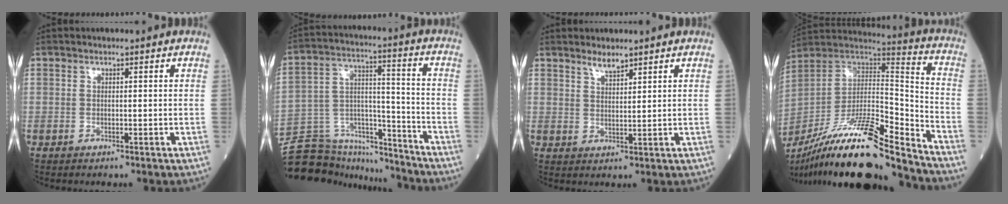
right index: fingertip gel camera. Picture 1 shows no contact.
{"total": 16.2, "force": [-15.1, 5.0, 3.2], "torque": [-0.059, 0.050, -0.246]}
{"total": 2.6, "force": [2.3, 0.4, 1.1], "torque": [-0.024, -0.002, 0.044]}
{"total": 22.3, "force": [-17.7, 1.9, 13.5], "torque": [-0.253, 0.006, -0.319]}